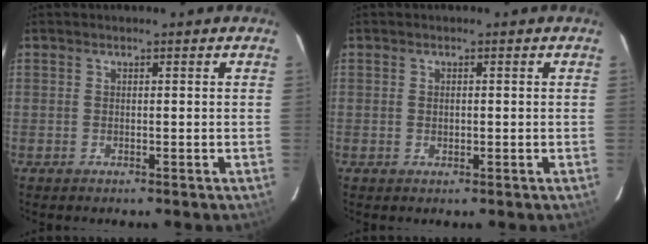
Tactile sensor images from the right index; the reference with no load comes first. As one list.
[{"total": 0.9, "force": [-0.1, 0.7, 0.5], "torque": [-0.006, 0.003, 0.000]}]